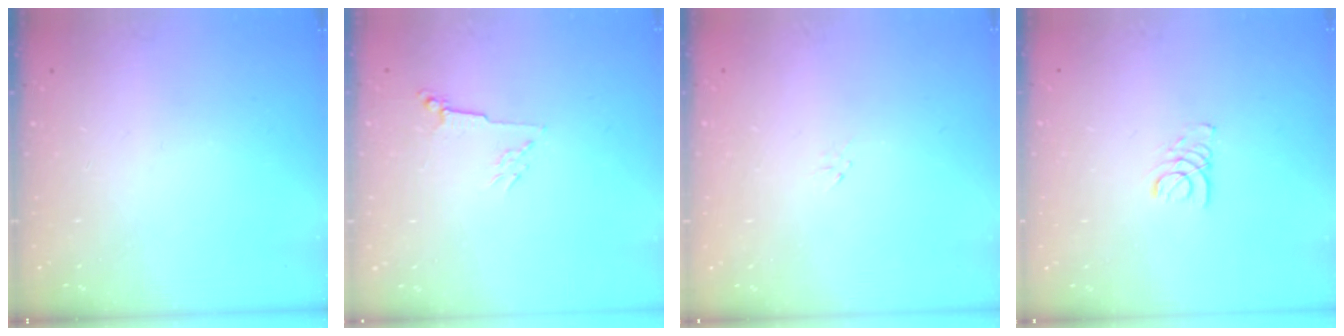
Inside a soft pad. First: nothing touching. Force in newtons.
{"total": 2.8, "press": 2.7, "slide": 0.6}
{"total": 0.0}
{"total": 1.9, "press": 1.9, "slide": 0.2}